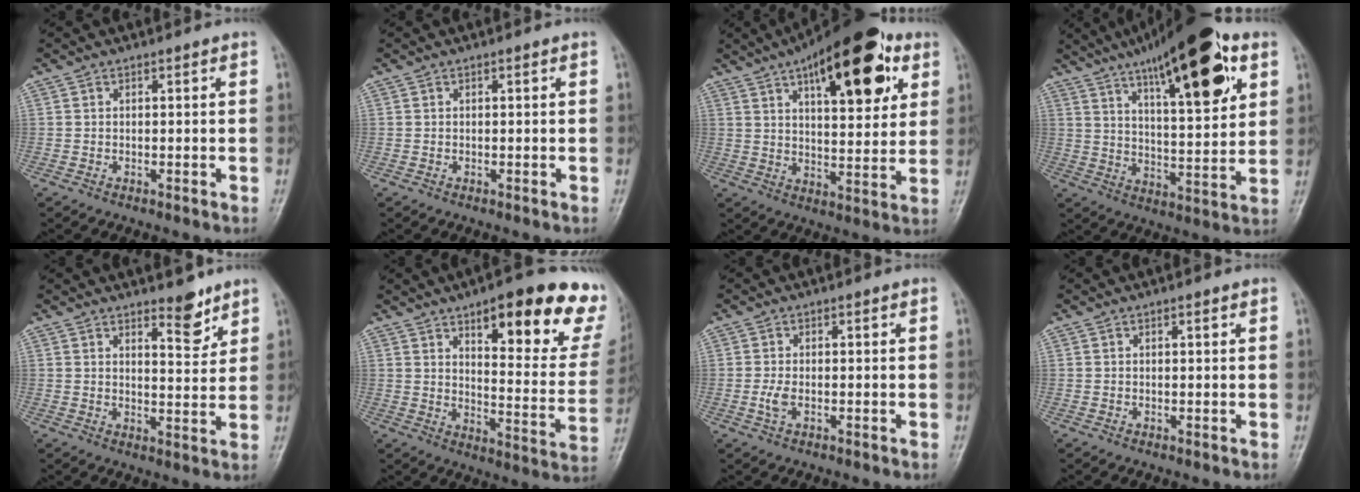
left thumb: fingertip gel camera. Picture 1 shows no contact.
{"total": 0.0}
{"total": 21.4, "force": [10.0, 8.8, 16.7], "torque": [-0.214, -0.018, 0.149]}
{"total": 23.3, "force": [11.8, 7.3, 18.7], "torque": [-0.261, -0.025, 0.183]}
{"total": 5.4, "force": [4.0, 1.9, 3.0], "torque": [-0.026, -0.034, 0.059]}
{"total": 23.3, "force": [13.6, 7.4, 17.5], "torque": [-0.183, -0.056, 0.178]}
{"total": 2.2, "force": [-0.4, 0.9, 2.0], "torque": [-0.049, 0.002, -0.007]}
{"total": 0.7, "force": [0.4, 0.2, 0.6], "torque": [-0.010, 0.000, 0.005]}